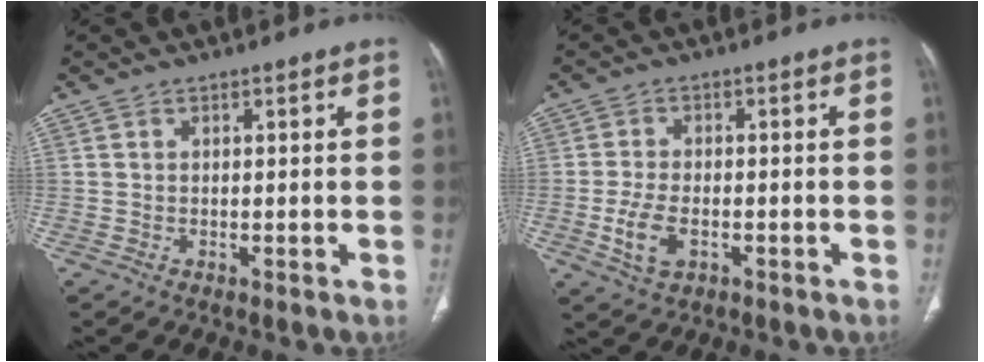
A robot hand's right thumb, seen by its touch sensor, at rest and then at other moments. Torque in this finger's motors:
{"motor_torque": [-0.43, 0.21, 0.13, -0.13, 0.20]}